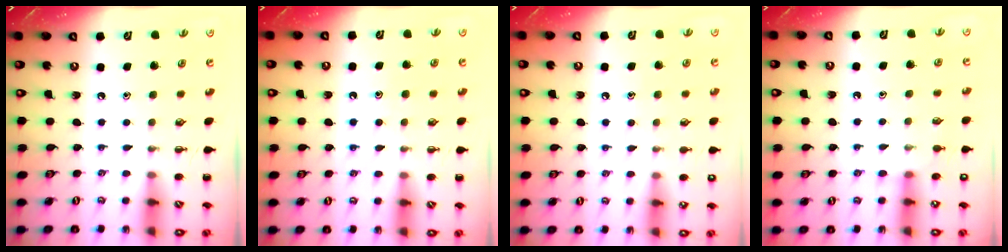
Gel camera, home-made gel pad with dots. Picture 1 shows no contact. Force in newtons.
{"total": 9.5, "press": 9.5, "slide": 1.3}
{"total": 6.1, "press": 5.9, "slide": 1.6}
{"total": 7.7, "press": 7.6, "slide": 1.5}